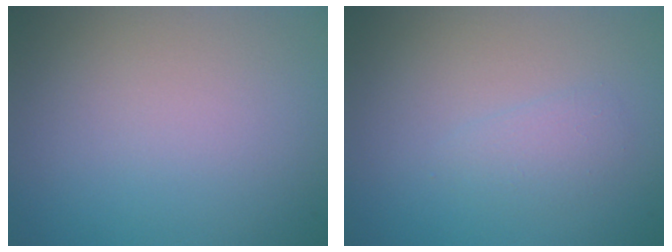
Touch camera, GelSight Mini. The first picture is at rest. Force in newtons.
{"total": 1.4, "press": 1.4, "slide": 0.1}